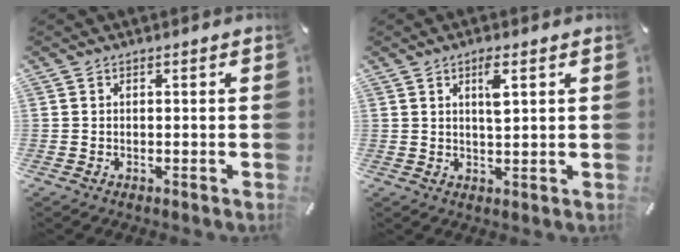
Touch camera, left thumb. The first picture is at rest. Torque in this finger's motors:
{"motor_torque": [1.04, 0.96, 0.67, -0.51, 0.25]}